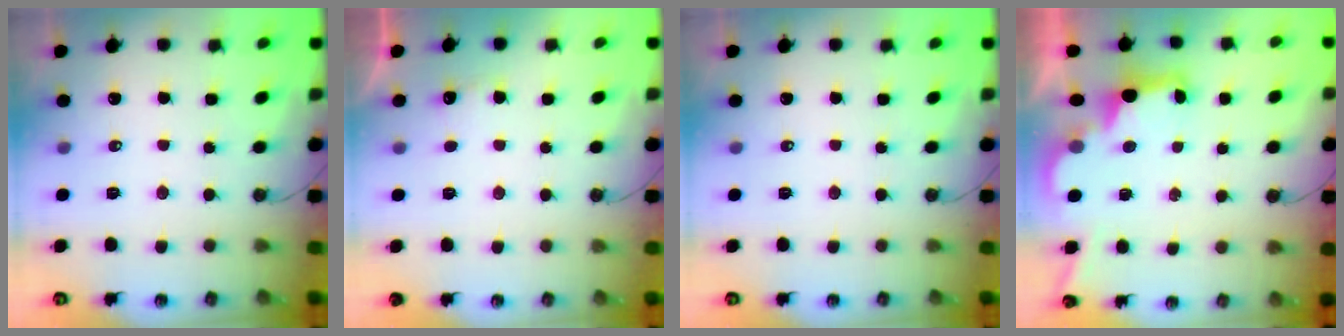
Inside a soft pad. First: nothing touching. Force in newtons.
{"total": 6.0, "press": 5.9, "slide": 1.2}
{"total": 0.0}
{"total": 2.9, "press": 2.8, "slide": 0.9}